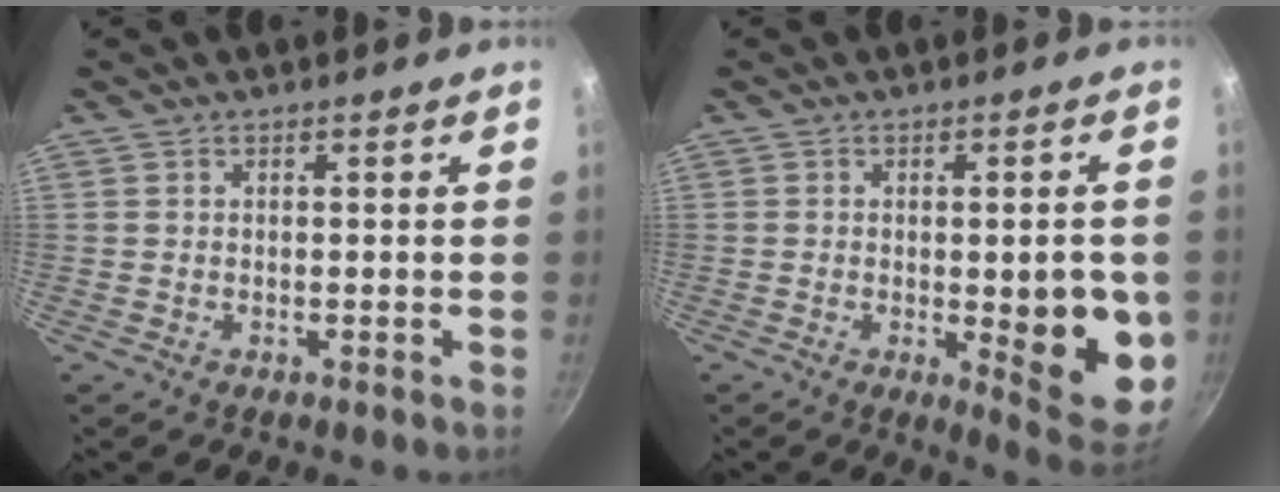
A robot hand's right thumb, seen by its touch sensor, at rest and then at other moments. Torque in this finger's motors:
{"motor_torque": [-0.16, 0.94, 1.29, -0.03, 0.19]}